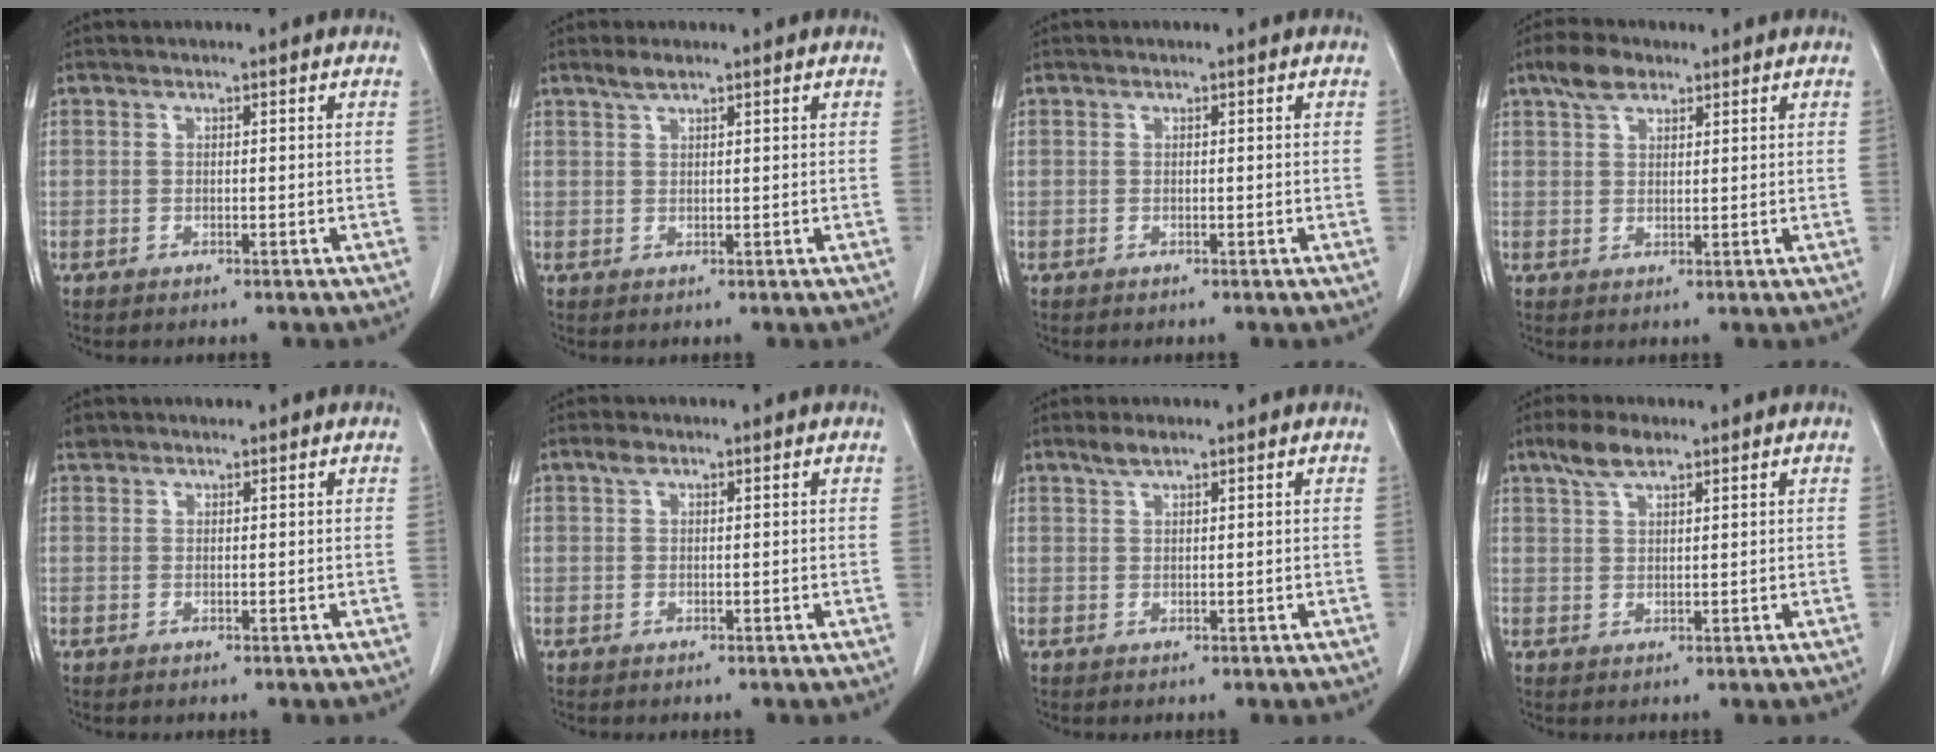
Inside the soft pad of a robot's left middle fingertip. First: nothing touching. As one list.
[{"total": 1.7, "force": [1.4, 0.2, 0.9], "torque": [-0.023, 0.003, 0.030]}, {"total": 0.0}, {"total": 4.2, "force": [3.0, 2.0, 2.3], "torque": [-0.052, 0.012, 0.057]}, {"total": 1.2, "force": [1.1, 0.5, 0.0], "torque": [-0.003, 0.009, 0.020]}, {"total": 1.2, "force": [0.8, 0.5, 0.7], "torque": [-0.016, 0.009, 0.014]}, {"total": 1.9, "force": [1.5, 0.3, 1.0], "torque": [-0.026, 0.003, 0.032]}, {"total": 4.3, "force": [3.1, 1.1, 2.7], "torque": [-0.063, 0.009, 0.062]}]